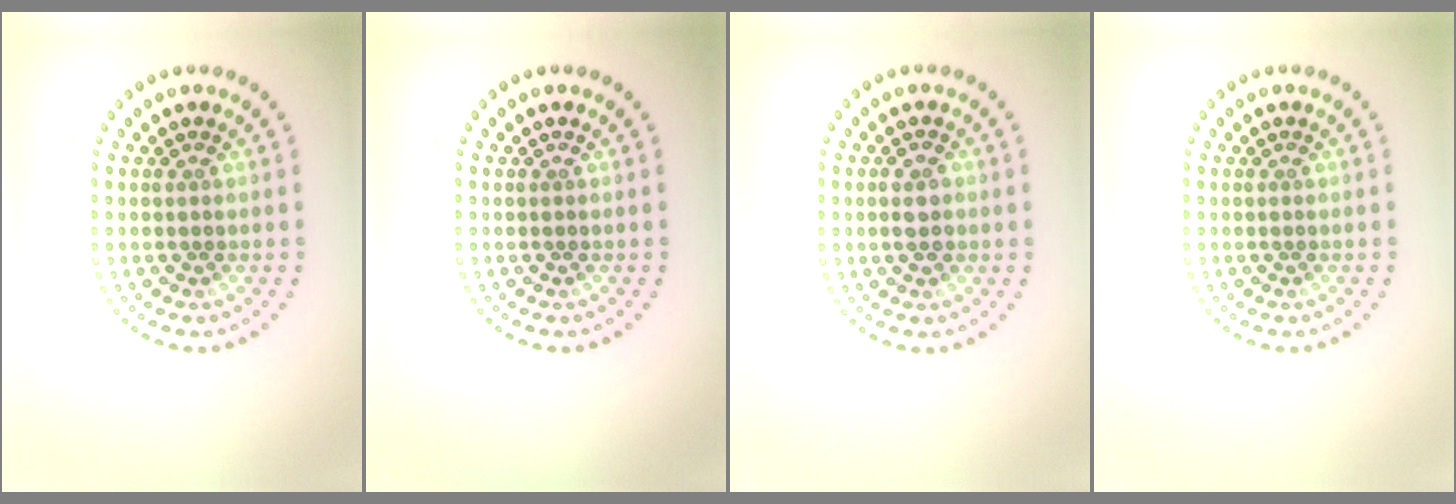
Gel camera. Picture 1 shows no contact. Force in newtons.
{"total": 0.0}
{"total": 1.7, "press": 1.7, "slide": 0.2}
{"total": 0.0}